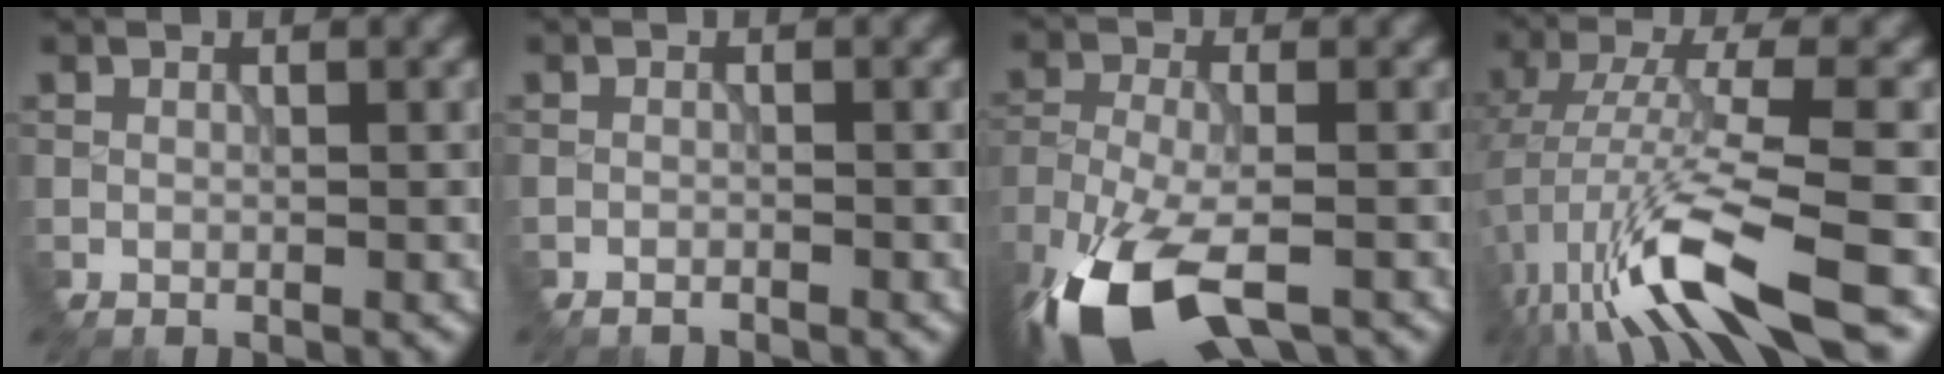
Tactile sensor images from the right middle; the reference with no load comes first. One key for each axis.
{"total": 1.0, "fx": -1.0, "fy": 0.0, "fz": 0.0, "tx": 0.001, "ty": -0.005, "tz": -0.017}
{"total": 13.7, "fx": -9.1, "fy": 5.7, "fz": 8.5, "tx": -0.188, "ty": -0.057, "tz": -0.147}
{"total": 9.2, "fx": -4.2, "fy": 1.5, "fz": 8.0, "tx": -0.146, "ty": 0.003, "tz": -0.080}